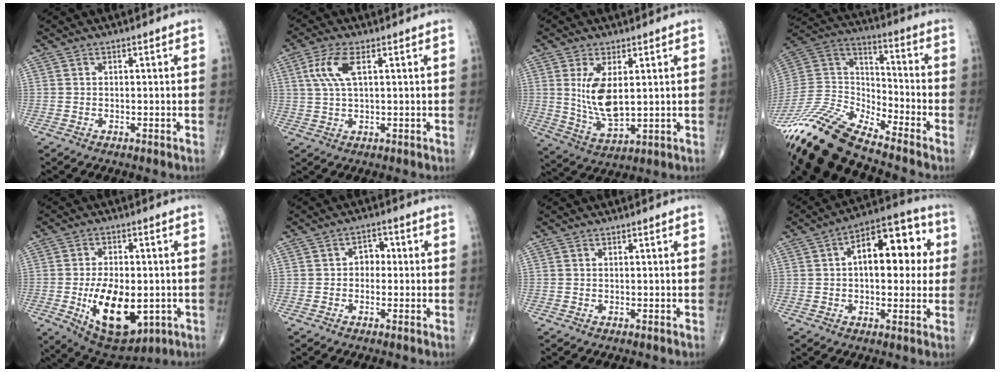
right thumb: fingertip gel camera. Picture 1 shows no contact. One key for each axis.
{"total": 5.9, "fx": 1.9, "fy": 1.9, "fz": 5.2, "tx": -0.132, "ty": 0.004, "tz": 0.042}
{"total": 9.5, "fx": 1.9, "fy": 4.3, "fz": 8.3, "tx": -0.154, "ty": -0.023, "tz": 0.049}
{"total": 16.3, "fx": -14.8, "fy": 2.2, "fz": 6.3, "tx": -0.125, "ty": 0.071, "tz": -0.293}
{"total": 15.9, "fx": -3.4, "fy": 8.5, "fz": 12.9, "tx": -0.188, "ty": -0.006, "tz": -0.034}
{"total": 3.2, "fx": -0.2, "fy": 2.5, "fz": 2.0, "tx": -0.009, "ty": 0.016, "tz": -0.012}
{"total": 0.0}
{"total": 15.5, "fx": 2.7, "fy": 8.1, "fz": 12.9, "tx": -0.148, "ty": 0.027, "tz": 0.031}